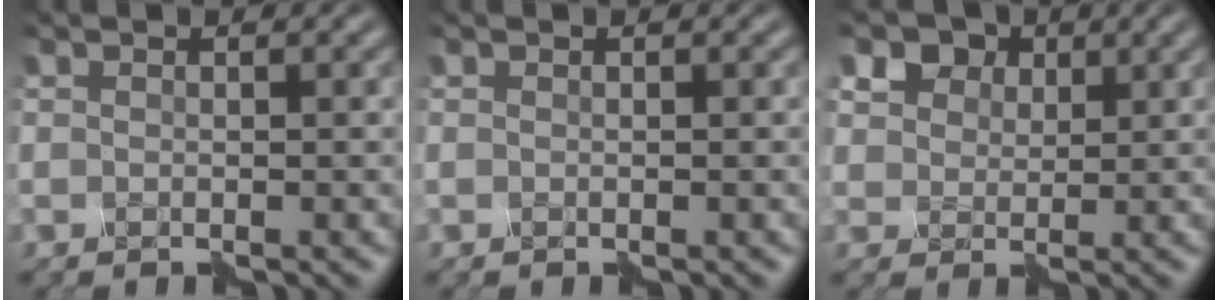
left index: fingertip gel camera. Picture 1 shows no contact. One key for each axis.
{"total": 0.0}
{"total": 5.6, "fx": 3.7, "fy": 3.7, "fz": 1.9, "tx": -0.056, "ty": 0.010, "tz": 0.064}